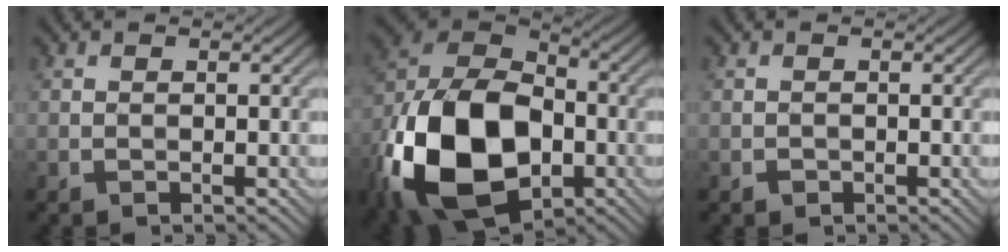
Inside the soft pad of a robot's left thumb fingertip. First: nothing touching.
{"total": 20.5, "force": [-6.9, 13.3, 14.0], "torque": [-0.321, -0.036, -0.129]}
{"total": 0.5, "force": [-0.4, 0.3, 0.0], "torque": [0.001, -0.001, -0.008]}